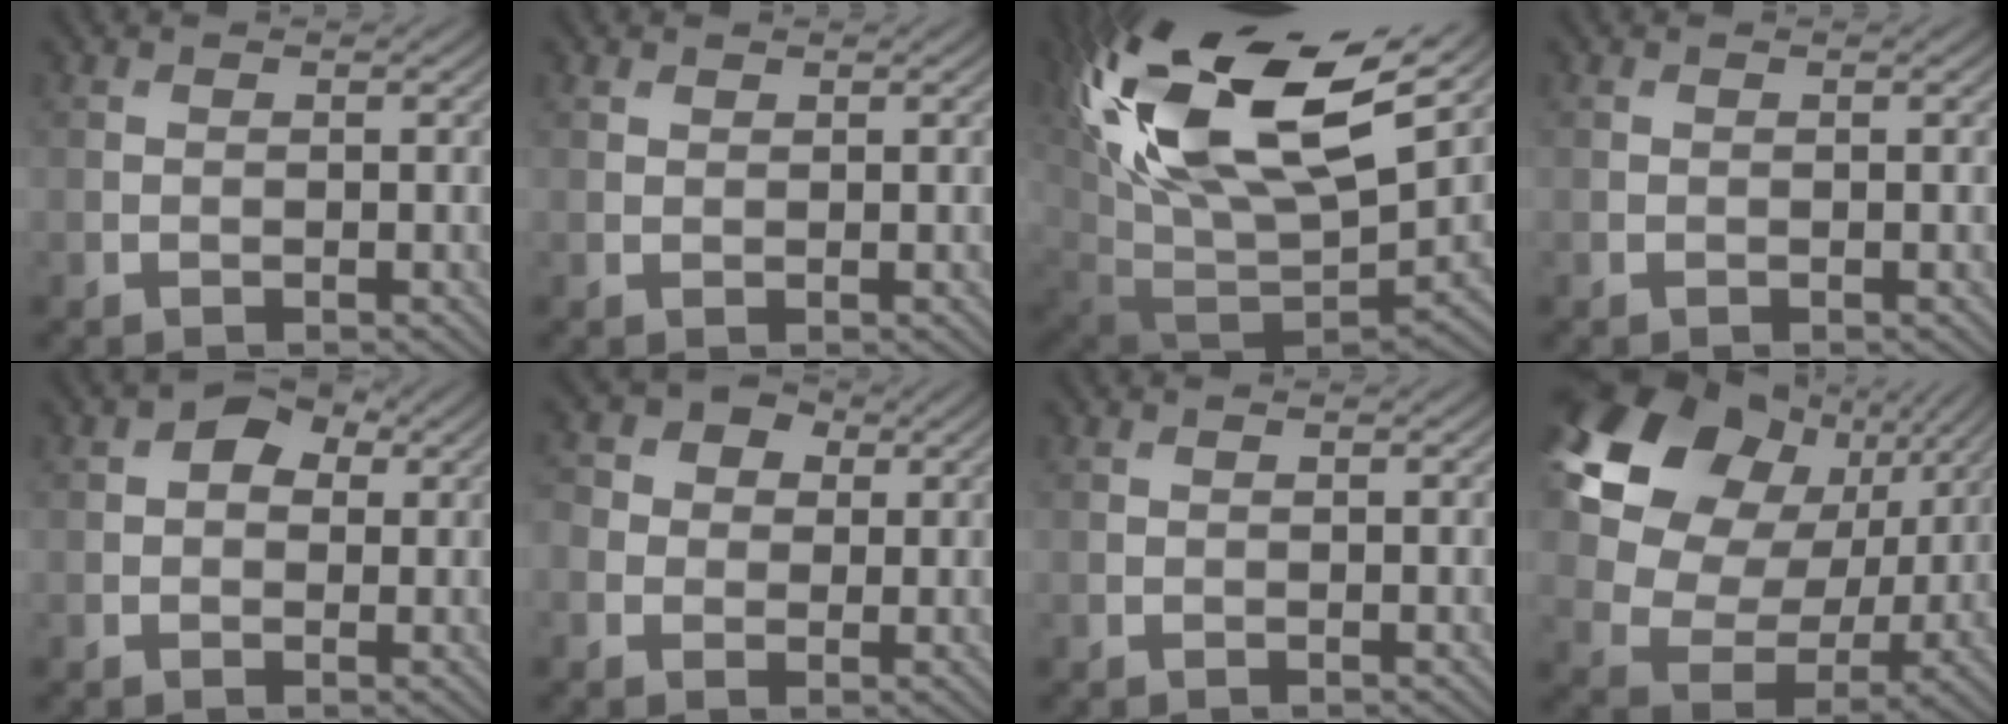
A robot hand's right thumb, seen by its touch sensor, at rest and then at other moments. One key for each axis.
{"total": 0.5, "fx": 0.5, "fy": 0.2, "fz": 0.1, "tx": 0.000, "ty": -0.001, "tz": 0.011}
{"total": 21.1, "fx": 9.5, "fy": 10.7, "fz": 15.5, "tx": -0.326, "ty": 0.010, "tz": 0.181}
{"total": 0.0}
{"total": 3.3, "fx": 1.0, "fy": 2.3, "fz": 2.1, "tx": -0.032, "ty": 0.003, "tz": 0.009}
{"total": 5.1, "fx": 0.8, "fy": 4.5, "fz": 2.3, "tx": -0.059, "ty": 0.014, "tz": -0.004}
{"total": 0.0}
{"total": 18.4, "fx": 7.3, "fy": 13.5, "fz": 10.2, "tx": -0.244, "ty": 0.036, "tz": 0.136}